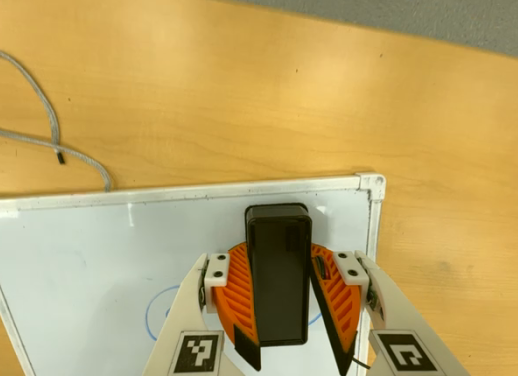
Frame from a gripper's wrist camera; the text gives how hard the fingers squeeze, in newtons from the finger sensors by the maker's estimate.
{"total": 10.8, "left": 12.7, "right": 8.9}